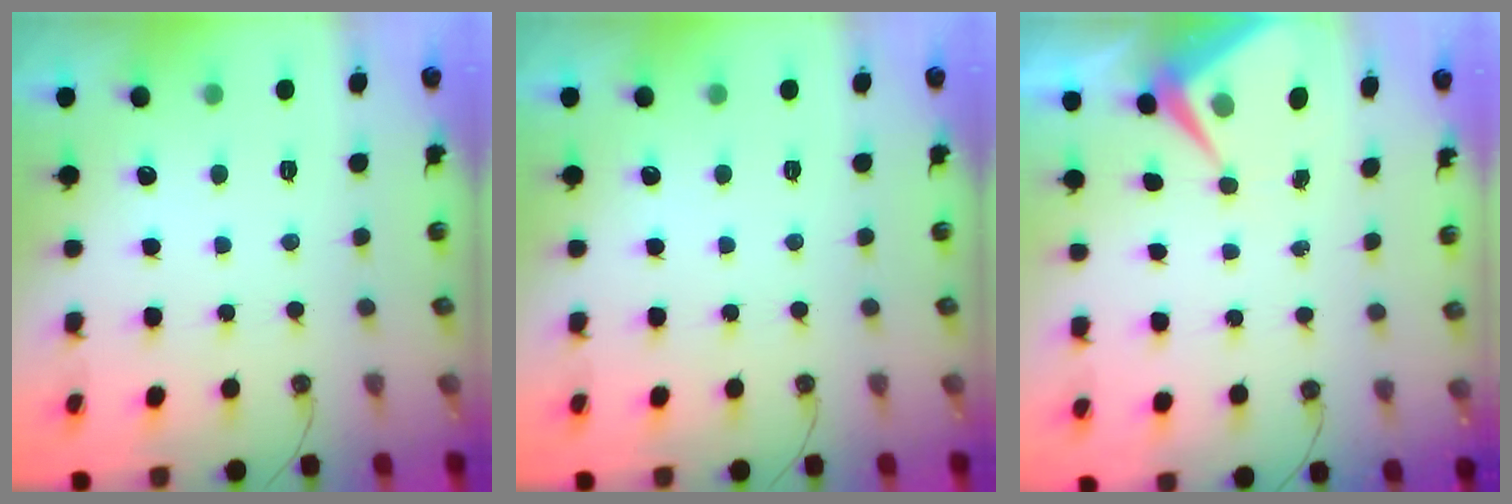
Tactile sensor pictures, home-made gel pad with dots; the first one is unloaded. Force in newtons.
{"total": 0.0}
{"total": 6.8, "press": 6.7, "slide": 0.7}